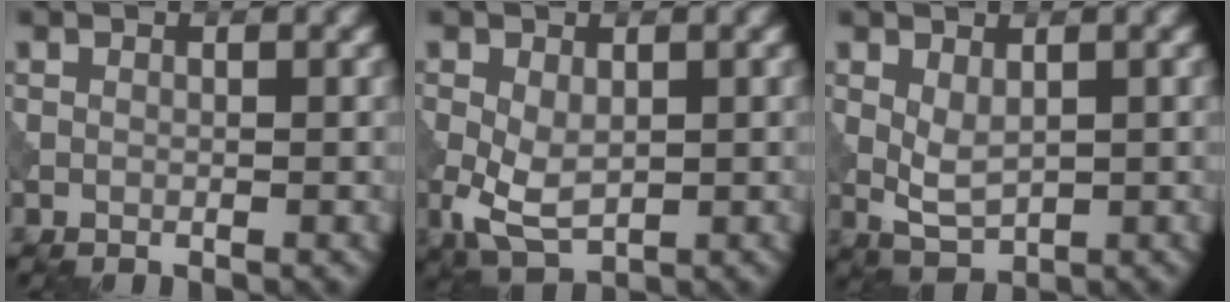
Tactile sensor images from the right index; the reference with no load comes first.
{"total": 4.2, "force": [-0.4, 2.5, 3.4], "torque": [-0.079, -0.007, -0.004]}
{"total": 2.5, "force": [0.5, 1.3, 2.1], "torque": [-0.045, -0.002, 0.015]}